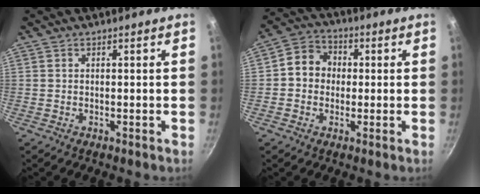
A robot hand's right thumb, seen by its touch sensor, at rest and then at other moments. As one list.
[{"total": 7.6, "force": [0.3, 6.6, 3.6], "torque": [-0.031, 0.017, -0.016]}]